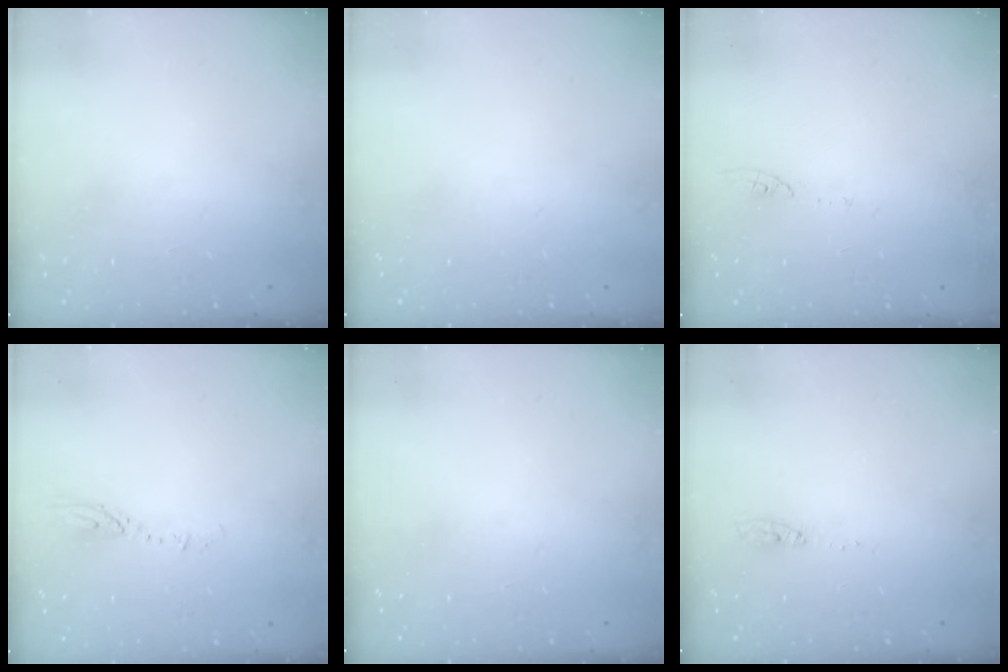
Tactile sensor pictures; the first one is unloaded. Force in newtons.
{"total": 0.0}
{"total": 4.8, "press": 4.8, "slide": 0.6}
{"total": 3.1, "press": 3.1, "slide": 0.4}
{"total": 0.0}
{"total": 4.6, "press": 4.4, "slide": 1.3}